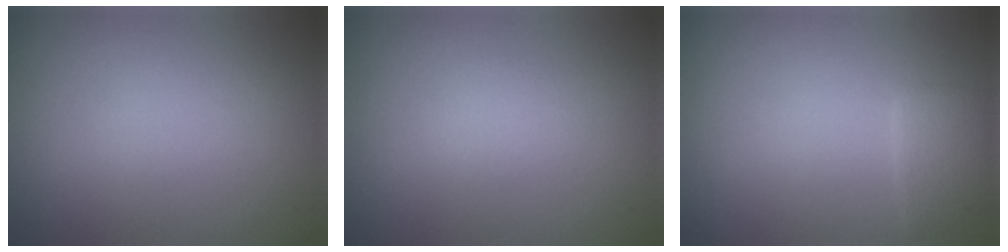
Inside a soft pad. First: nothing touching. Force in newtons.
{"total": 0.9, "press": 0.8, "slide": 0.1}
{"total": 1.9, "press": 1.9, "slide": 0.1}